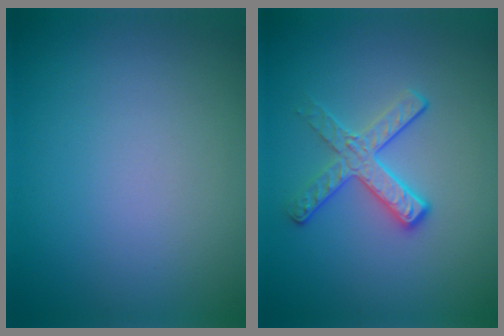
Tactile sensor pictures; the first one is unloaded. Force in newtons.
{"total": 2.9, "press": 2.6, "slide": 1.4}